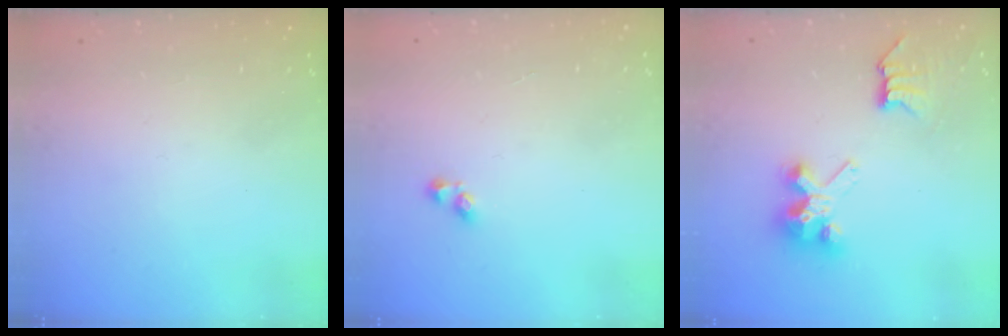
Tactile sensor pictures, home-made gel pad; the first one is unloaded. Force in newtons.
{"total": 2.9, "press": 2.6, "slide": 1.3}
{"total": 7.3, "press": 7.3, "slide": 0.2}